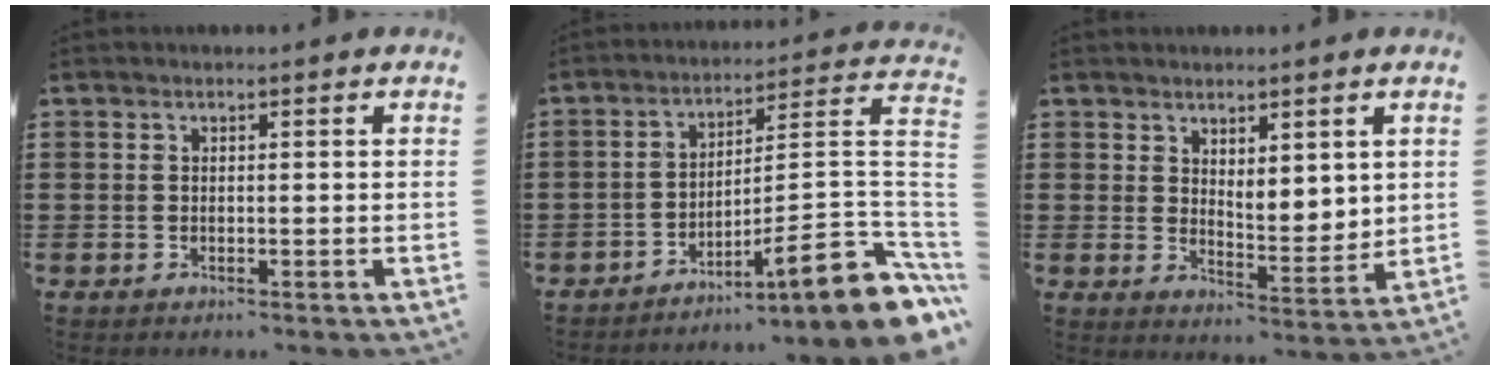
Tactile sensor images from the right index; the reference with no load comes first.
{"total": 11.1, "force": [-6.1, 1.4, 9.1], "torque": [-0.128, -0.009, -0.113]}
{"total": 3.9, "force": [3.4, 1.6, 0.8], "torque": [-0.019, -0.013, 0.063]}